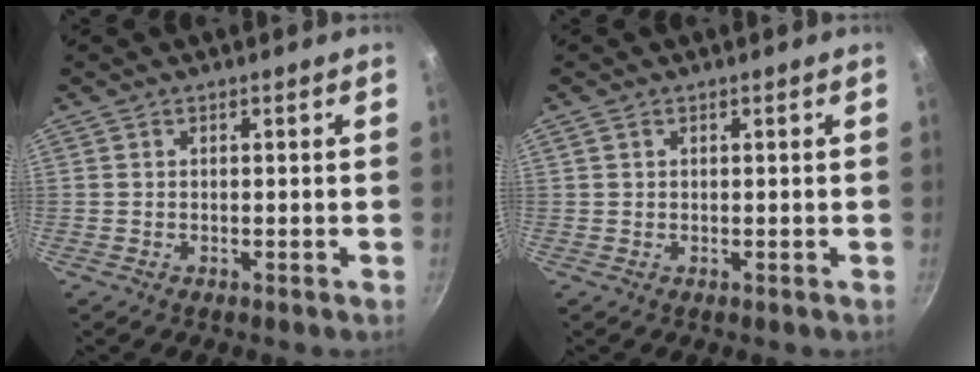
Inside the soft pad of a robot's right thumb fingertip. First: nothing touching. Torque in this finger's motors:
{"motor_torque": [-0.19, 0.21, -0.23, 0.24, 0.06]}